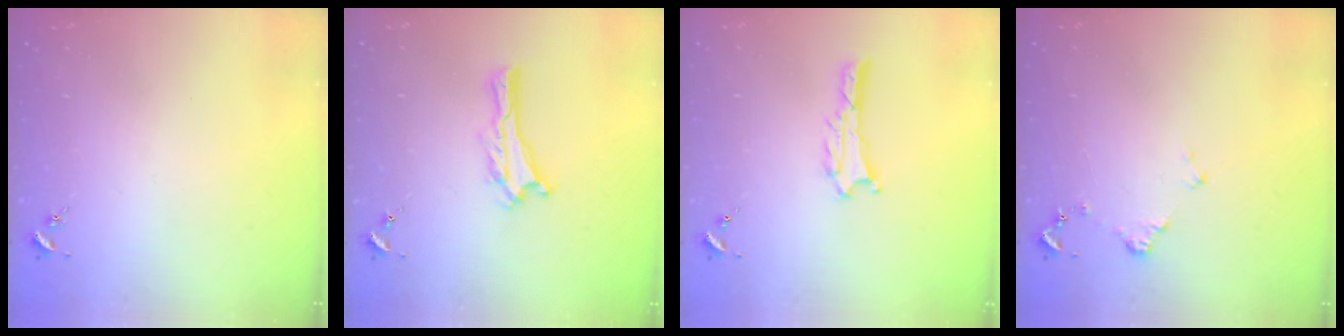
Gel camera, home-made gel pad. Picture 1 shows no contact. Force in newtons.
{"total": 0.0}
{"total": 1.3, "press": 1.3, "slide": 0.3}
{"total": 1.2, "press": 1.2, "slide": 0.2}